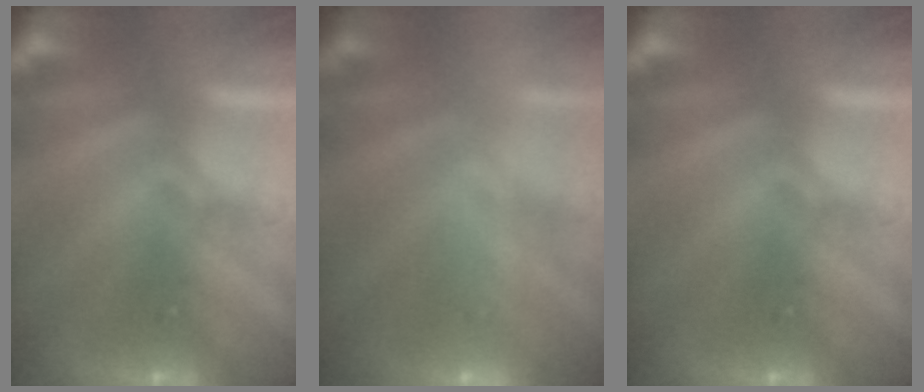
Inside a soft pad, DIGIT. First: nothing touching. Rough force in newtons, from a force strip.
{"total": 2.4}
{"total": 0.0}